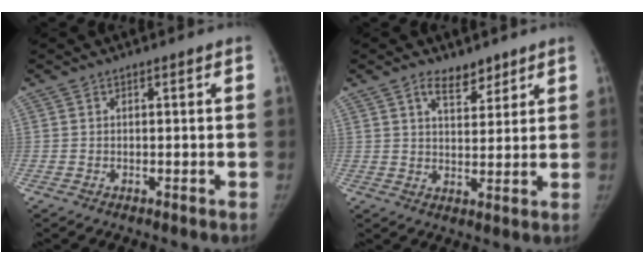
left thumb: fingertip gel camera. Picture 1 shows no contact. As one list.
[{"total": 5.7, "force": [4.0, 2.9, 2.8], "torque": [-0.022, -0.028, 0.067]}]